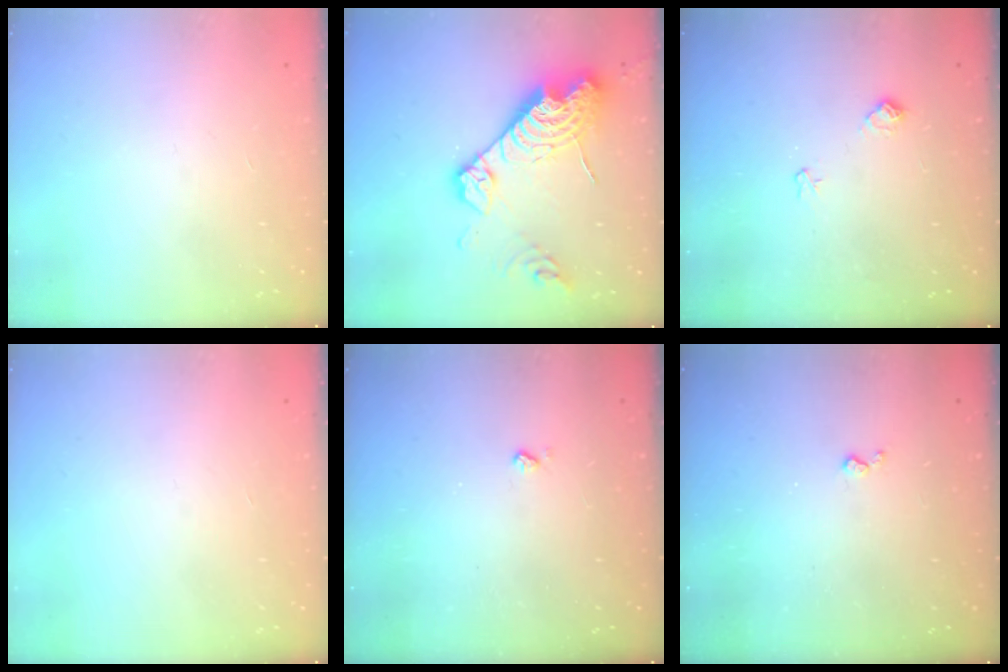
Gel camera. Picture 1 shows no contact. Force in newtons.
{"total": 18.8, "press": 18.7, "slide": 1.7}
{"total": 7.8, "press": 7.8, "slide": 0.8}
{"total": 0.0}
{"total": 2.5, "press": 2.5, "slide": 0.5}
{"total": 2.9, "press": 2.9, "slide": 0.5}